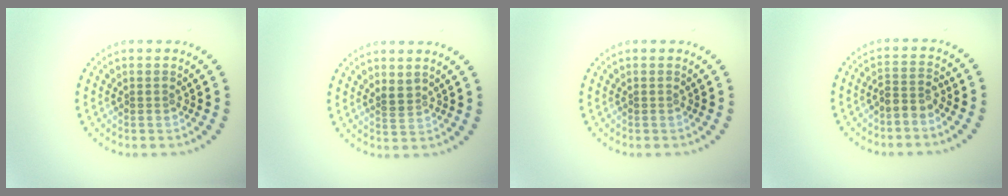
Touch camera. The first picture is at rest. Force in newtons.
{"total": 0.9, "press": 0.7, "slide": 0.6}
{"total": 0.0}
{"total": 2.1, "press": 1.7, "slide": 1.2}